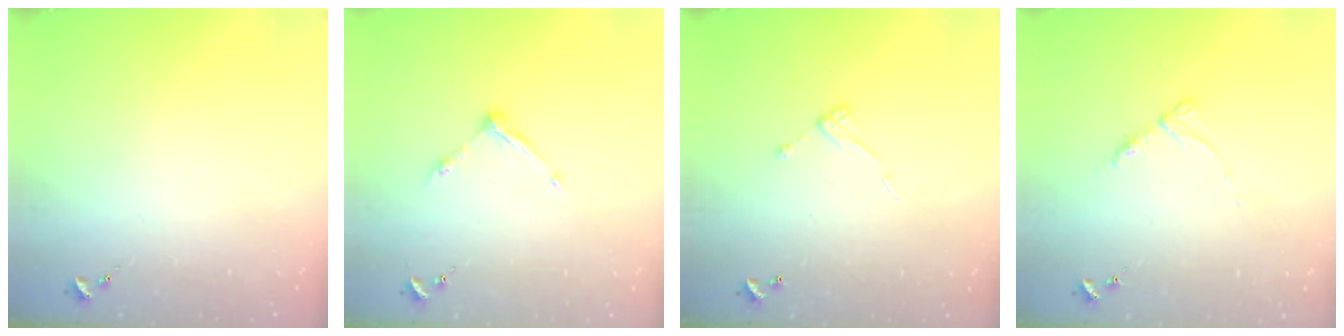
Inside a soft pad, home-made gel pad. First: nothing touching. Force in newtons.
{"total": 8.6, "press": 8.6, "slide": 0.5}
{"total": 7.5, "press": 7.4, "slide": 0.4}
{"total": 5.2, "press": 5.1, "slide": 0.6}